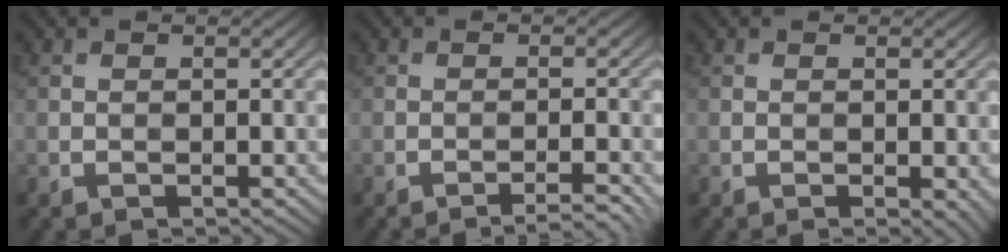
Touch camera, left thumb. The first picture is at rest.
{"total": 2.9, "force": [-2.2, 0.2, 1.9], "torque": [-0.025, 0.010, -0.041]}
{"total": 1.4, "force": [-0.4, 0.6, 1.2], "torque": [-0.019, -0.008, -0.005]}